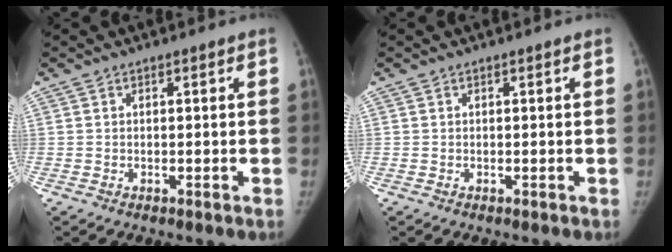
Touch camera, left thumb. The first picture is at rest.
{"total": 0.0}